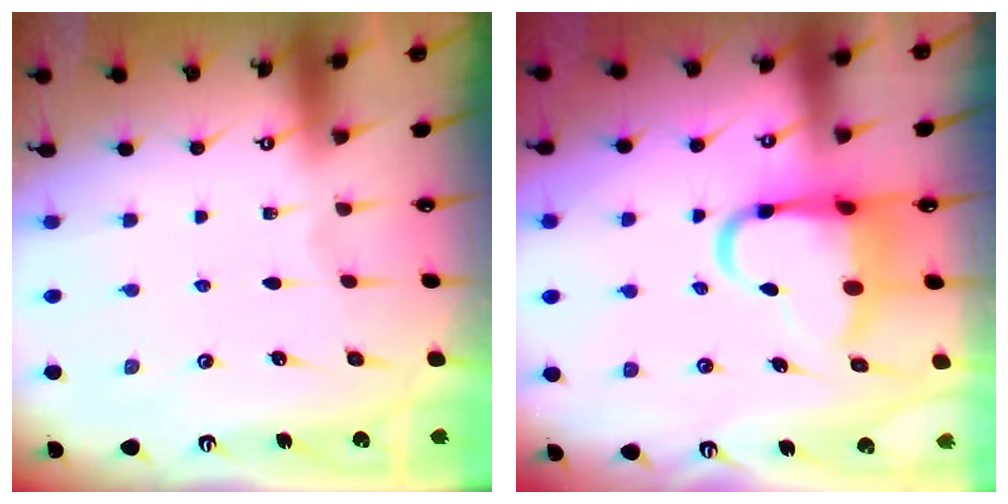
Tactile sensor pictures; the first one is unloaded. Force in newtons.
{"total": 10.5, "press": 10.1, "slide": 2.8}